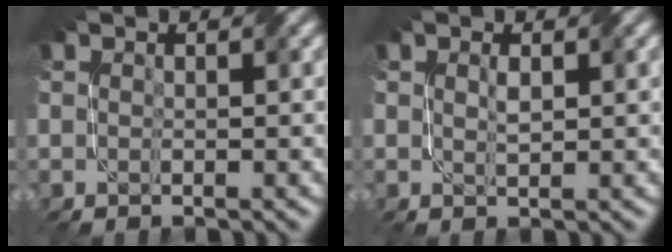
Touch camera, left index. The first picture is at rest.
{"total": 1.4, "force": [0.4, 0.6, 1.2], "torque": [-0.023, -0.003, 0.011]}